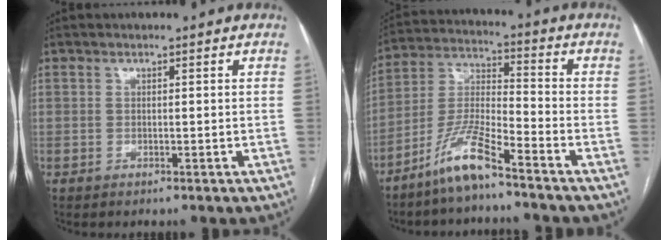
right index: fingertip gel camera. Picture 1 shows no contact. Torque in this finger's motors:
{"motor_torque": [1.02, -0.74, 0.27, 0.08]}